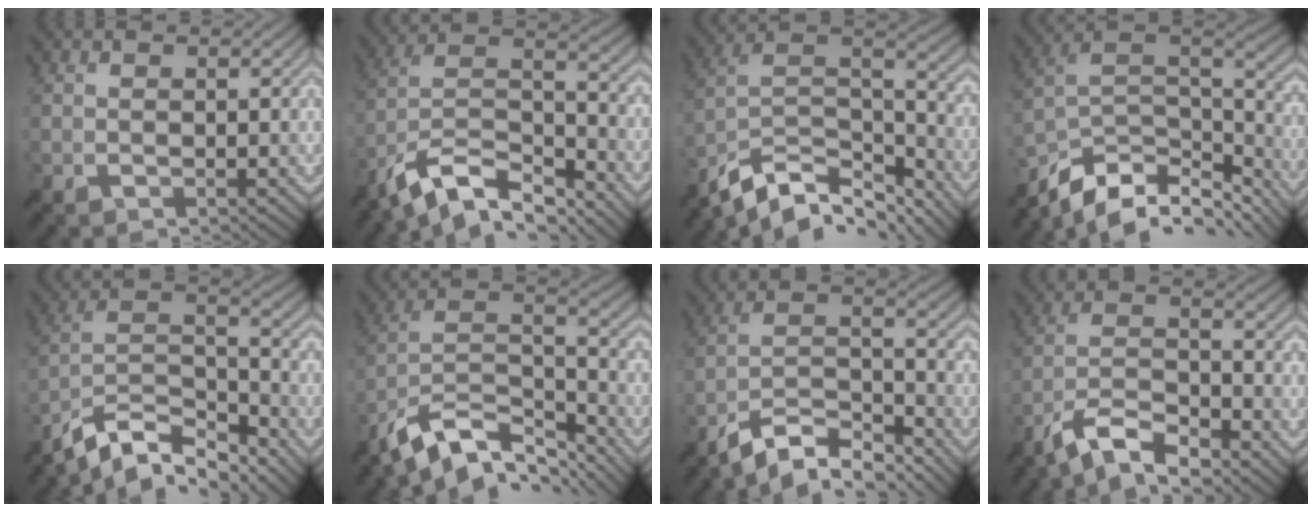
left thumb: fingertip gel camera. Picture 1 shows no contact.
{"total": 12.2, "force": [-9.2, 4.0, 7.0], "torque": [-0.143, -0.001, -0.178]}
{"total": 13.8, "force": [-10.2, 5.7, 7.5], "torque": [-0.184, -0.010, -0.174]}
{"total": 14.0, "force": [-9.6, 6.6, 7.8], "torque": [-0.189, -0.018, -0.154]}
{"total": 11.7, "force": [-9.3, 3.7, 6.1], "torque": [-0.126, -0.001, -0.174]}
{"total": 13.1, "force": [-9.6, 5.3, 7.1], "torque": [-0.163, 0.000, -0.174]}
{"total": 10.6, "force": [-8.7, 2.6, 5.4], "torque": [-0.100, 0.005, -0.164]}
{"total": 8.9, "force": [-7.2, 2.1, 4.8], "torque": [-0.088, 0.005, -0.145]}